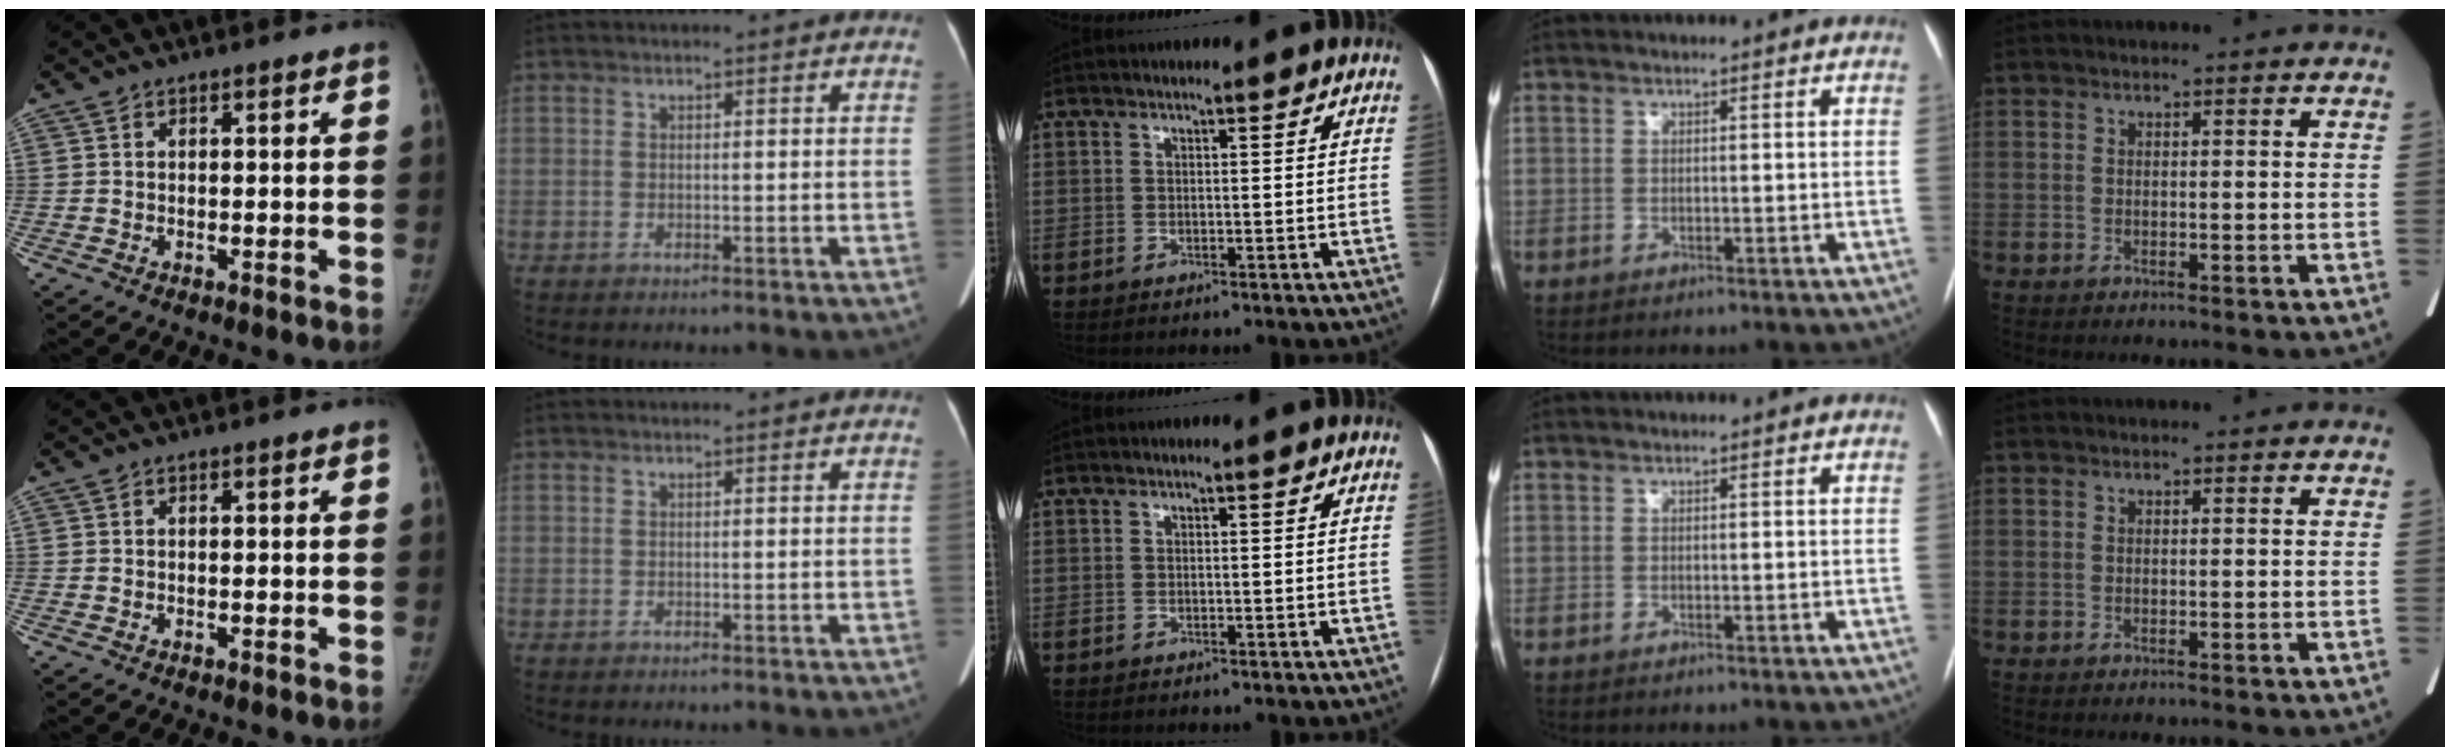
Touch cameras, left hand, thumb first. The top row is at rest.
{}